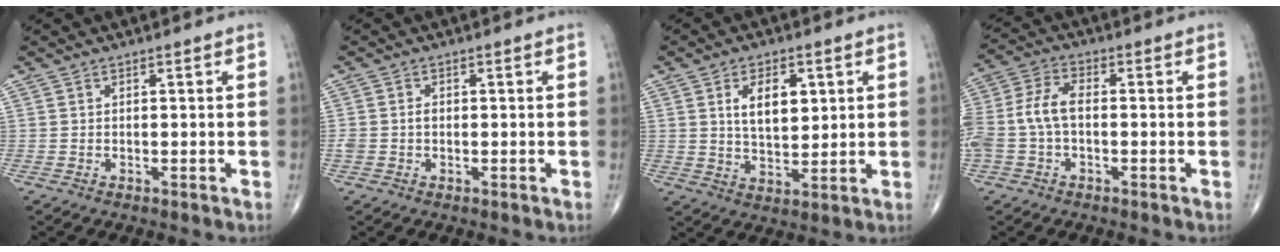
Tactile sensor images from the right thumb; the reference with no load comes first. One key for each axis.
{"total": 1.9, "fx": -0.2, "fy": 1.4, "fz": 1.2, "tx": -0.024, "ty": 0.006, "tz": -0.002}
{"total": 8.5, "fx": 2.6, "fy": 4.7, "fz": 6.6, "tx": -0.090, "ty": -0.015, "tz": 0.049}
{"total": 9.9, "fx": -1.1, "fy": 5.8, "fz": 7.9, "tx": -0.186, "ty": 0.028, "tz": -0.026}